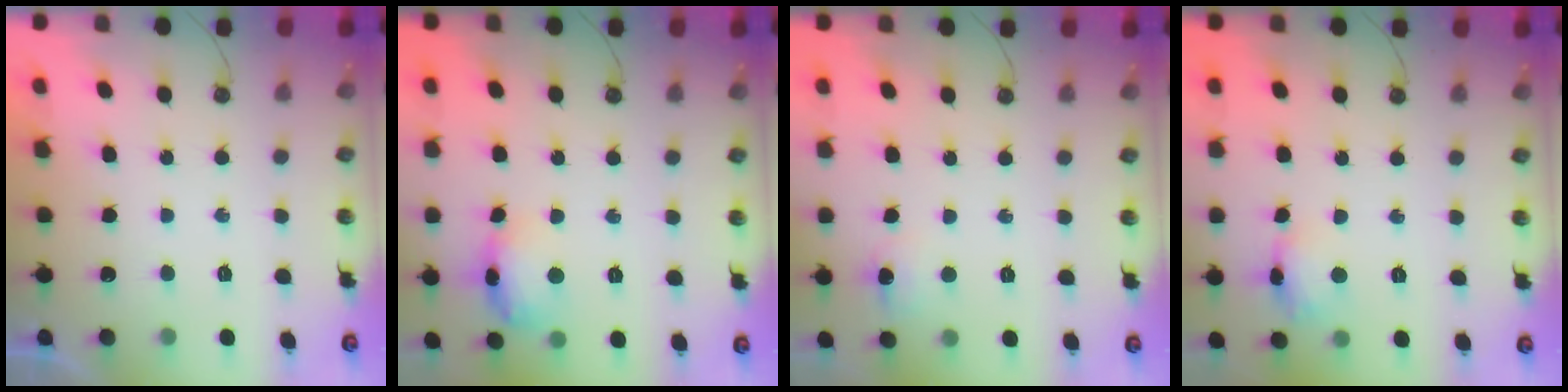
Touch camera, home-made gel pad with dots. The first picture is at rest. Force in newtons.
{"total": 13.0, "press": 13.0, "slide": 1.1}
{"total": 5.7, "press": 4.1, "slide": 4.0}
{"total": 9.3, "press": 9.3, "slide": 0.7}